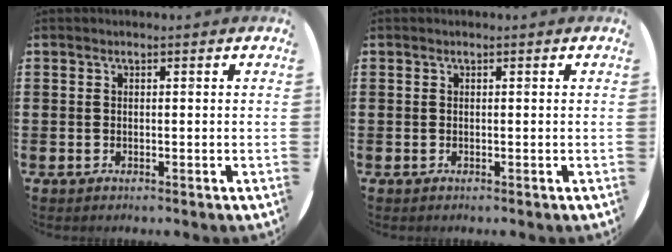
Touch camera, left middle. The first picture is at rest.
{"total": 0.0}